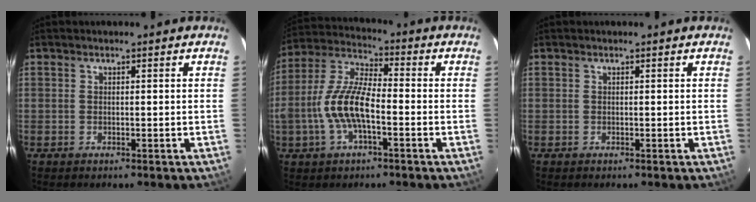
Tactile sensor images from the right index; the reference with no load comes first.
{"total": 12.1, "force": [-3.3, 4.7, 10.6], "torque": [-0.227, 0.005, -0.062]}
{"total": 0.0}